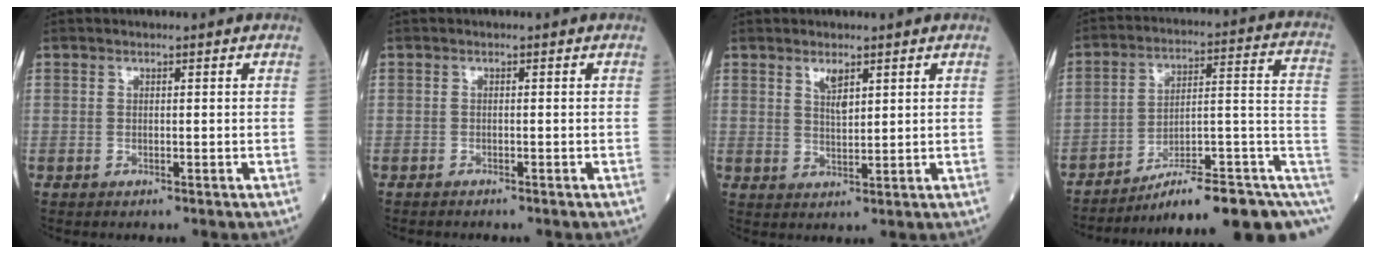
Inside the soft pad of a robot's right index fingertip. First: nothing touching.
{"total": 0.8, "force": [-0.7, 0.1, 0.2], "torque": [-0.009, -0.001, -0.013]}
{"total": 3.0, "force": [1.8, 0.9, 2.2], "torque": [-0.044, -0.001, 0.036]}
{"total": 19.5, "force": [-11.0, 3.2, 15.7], "torque": [-0.138, 0.060, -0.153]}